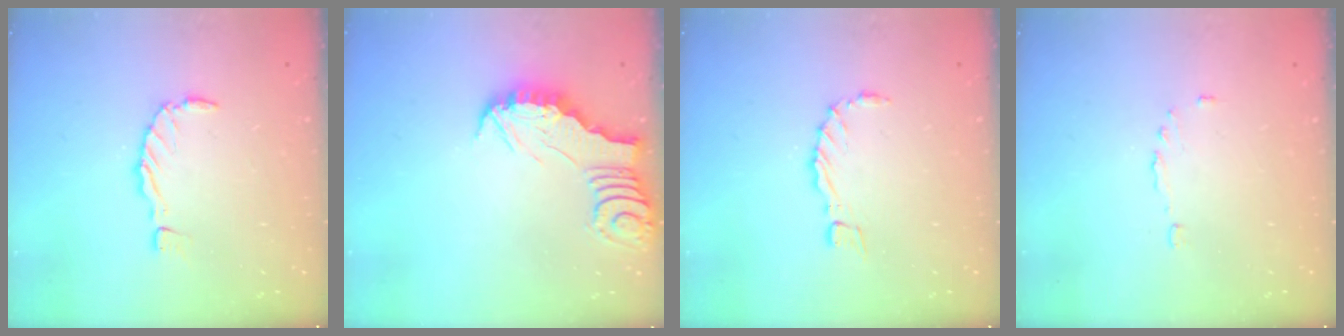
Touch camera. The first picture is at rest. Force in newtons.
{"total": 3.0, "press": 3.0, "slide": 0.3}
{"total": 2.7, "press": 2.7, "slide": 0.1}
{"total": 2.9, "press": 2.9, "slide": 0.5}